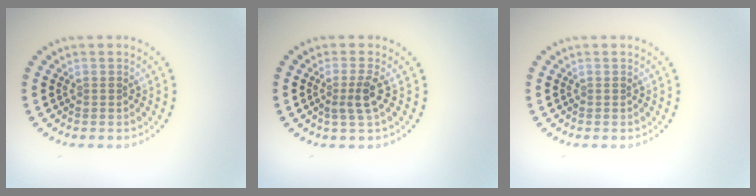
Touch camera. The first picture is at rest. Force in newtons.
{"total": 2.2, "press": 1.7, "slide": 1.4}
{"total": 0.0}